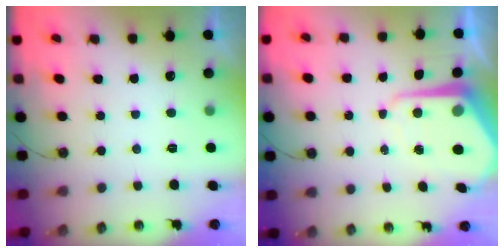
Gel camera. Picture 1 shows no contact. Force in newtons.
{"total": 8.0, "press": 7.9, "slide": 0.6}